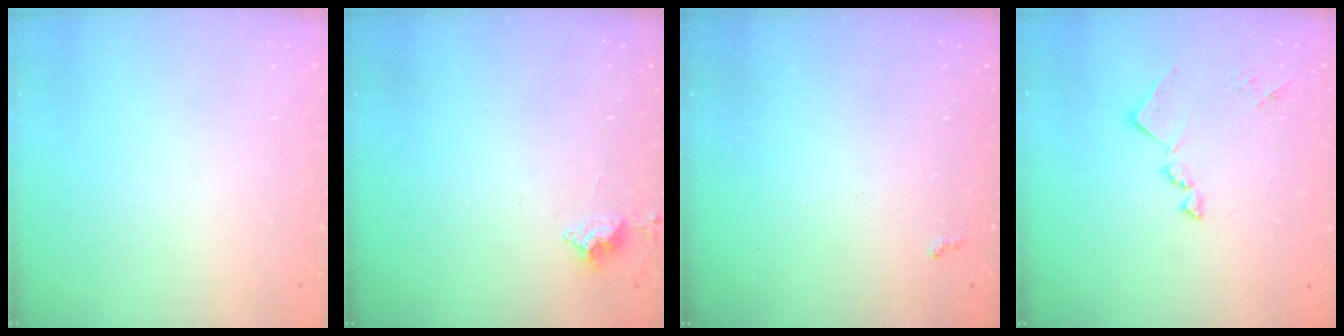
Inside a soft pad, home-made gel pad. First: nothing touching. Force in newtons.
{"total": 3.7, "press": 3.7, "slide": 0.5}
{"total": 2.3, "press": 2.3, "slide": 0.5}
{"total": 11.2, "press": 11.2, "slide": 0.6}